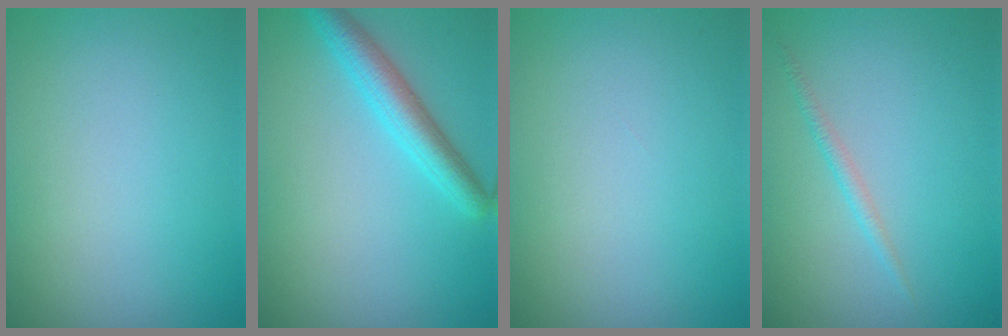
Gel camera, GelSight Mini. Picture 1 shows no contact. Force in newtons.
{"total": 3.6, "press": 3.6, "slide": 0.1}
{"total": 0.0}
{"total": 1.1, "press": 1.1, "slide": 0.1}